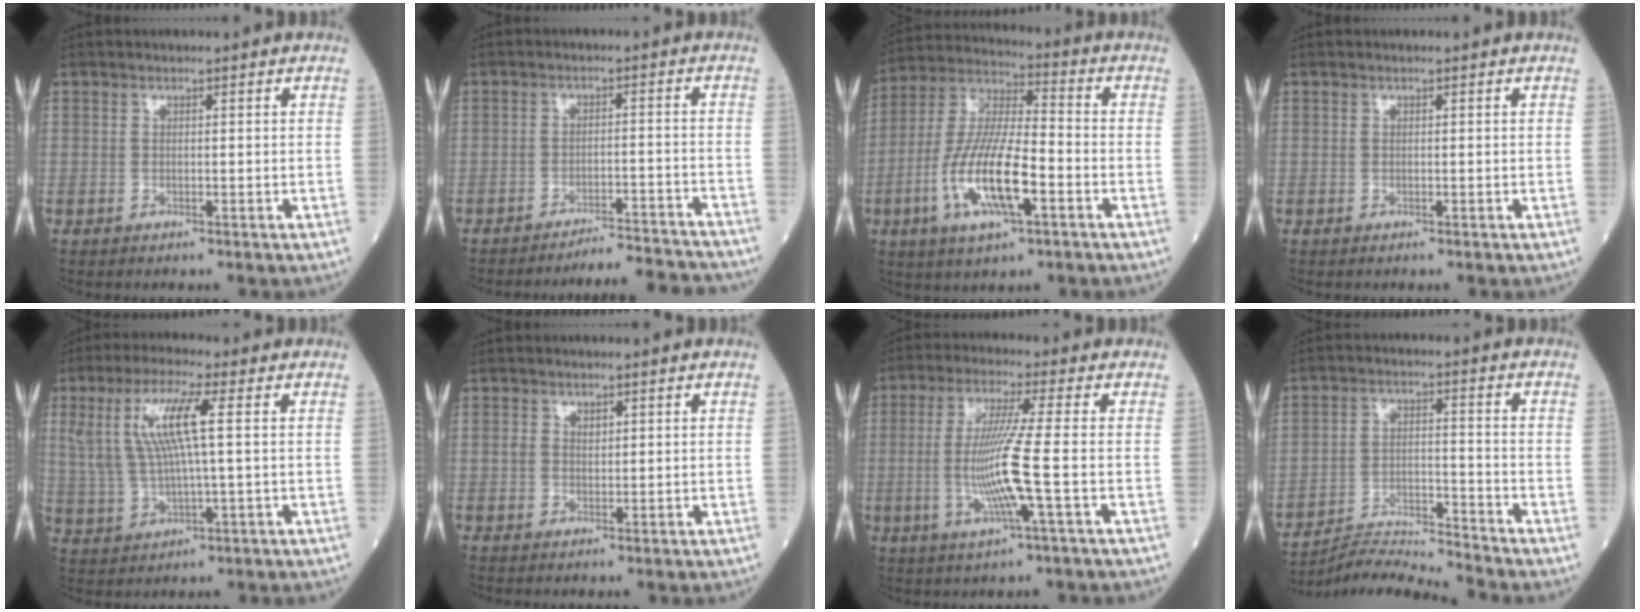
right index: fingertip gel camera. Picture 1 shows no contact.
{"total": 10.3, "force": [-10.3, -0.6, 0.8], "torque": [0.002, 0.008, -0.137]}
{"total": 14.6, "force": [-4.8, 3.3, 13.3], "torque": [-0.277, -0.006, -0.087]}
{"total": 0.0}
{"total": 9.8, "force": [2.6, 1.1, 9.4], "torque": [-0.212, 0.014, 0.054]}
{"total": 1.5, "force": [0.6, 1.0, 1.0], "torque": [-0.022, 0.007, 0.014]}
{"total": 9.9, "force": [-1.7, -1.1, 9.6], "torque": [-0.201, -0.011, -0.035]}
{"total": 8.3, "force": [-7.8, -2.8, -0.2], "torque": [-0.005, 0.004, -0.142]}